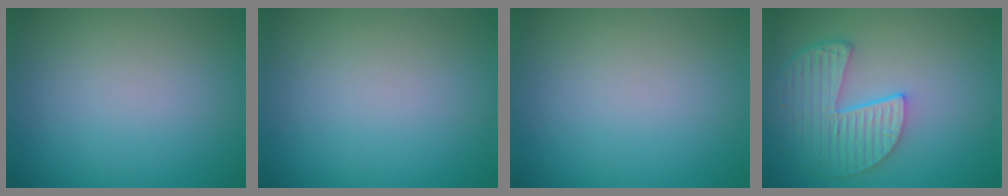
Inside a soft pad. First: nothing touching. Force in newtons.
{"total": 0.0}
{"total": 0.0}
{"total": 5.3, "press": 4.3, "slide": 3.1}